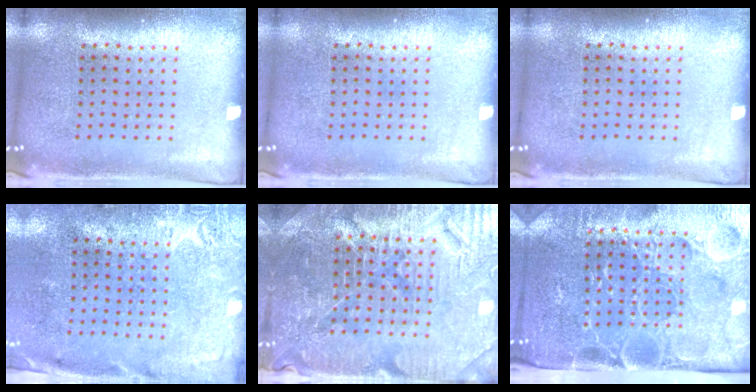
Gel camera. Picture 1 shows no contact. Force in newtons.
{"total": 0.0}
{"total": 0.0}
{"total": 2.8, "press": 2.2, "slide": 1.8}
{"total": 4.6, "press": 4.4, "slide": 1.3}
{"total": 5.0, "press": 4.2, "slide": 2.6}